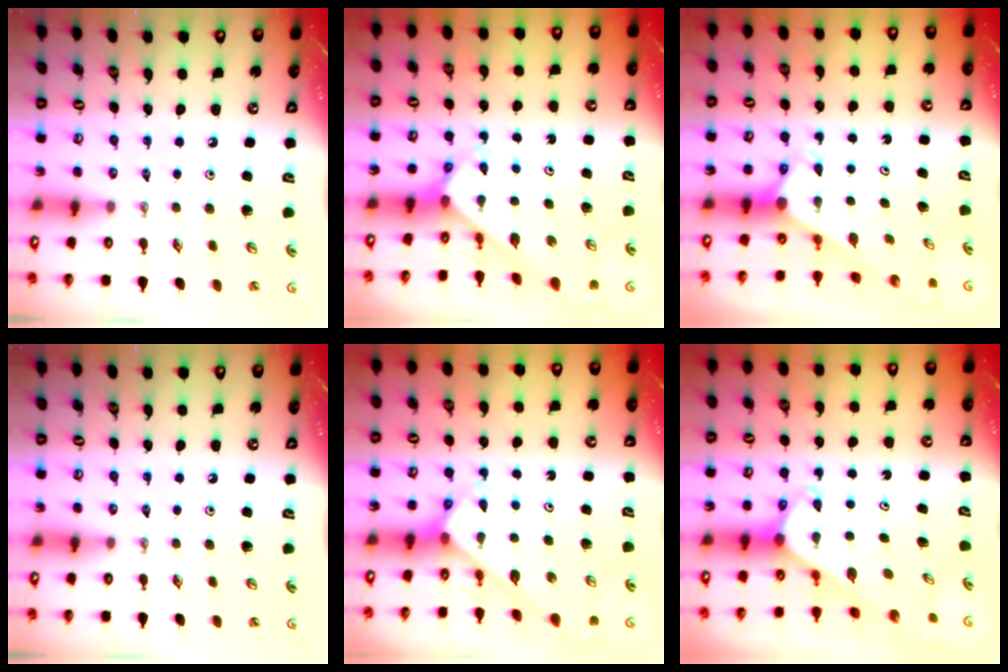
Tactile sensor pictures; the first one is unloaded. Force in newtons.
{"total": 2.7, "press": 2.7, "slide": 0.2}
{"total": 2.7, "press": 2.7, "slide": 0.0}
{"total": 0.0}
{"total": 2.8, "press": 2.8, "slide": 0.1}
{"total": 2.2, "press": 2.2, "slide": 0.1}